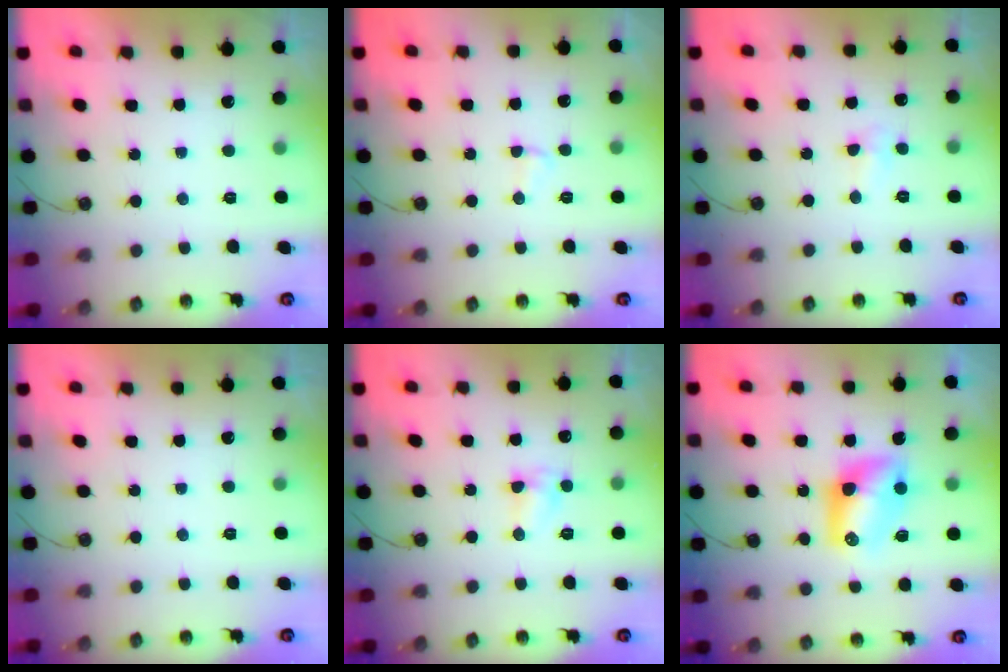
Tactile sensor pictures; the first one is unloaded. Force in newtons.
{"total": 2.5, "press": 2.5, "slide": 0.4}
{"total": 4.0, "press": 3.6, "slide": 1.7}
{"total": 0.0}
{"total": 5.8, "press": 5.8, "slide": 0.4}
{"total": 9.4, "press": 9.4, "slide": 0.5}